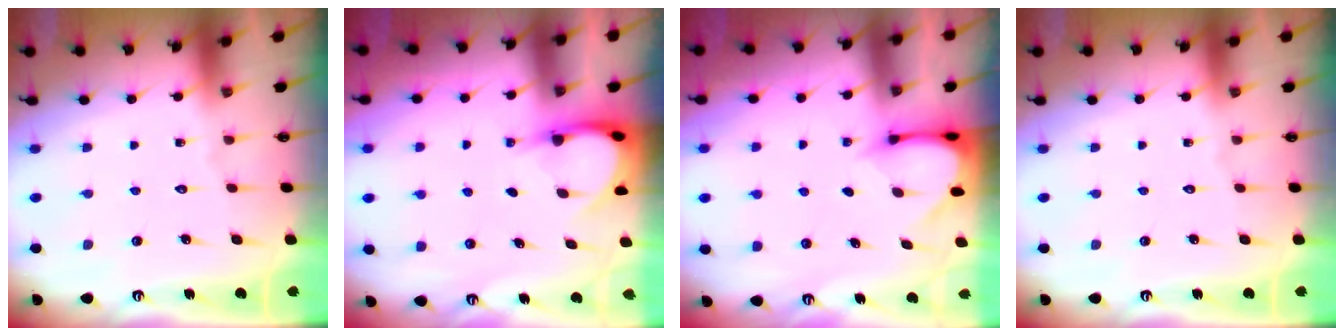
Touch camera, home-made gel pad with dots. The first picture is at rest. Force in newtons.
{"total": 3.8, "press": 3.8, "slide": 0.4}
{"total": 3.0, "press": 2.9, "slide": 0.4}
{"total": 0.0}